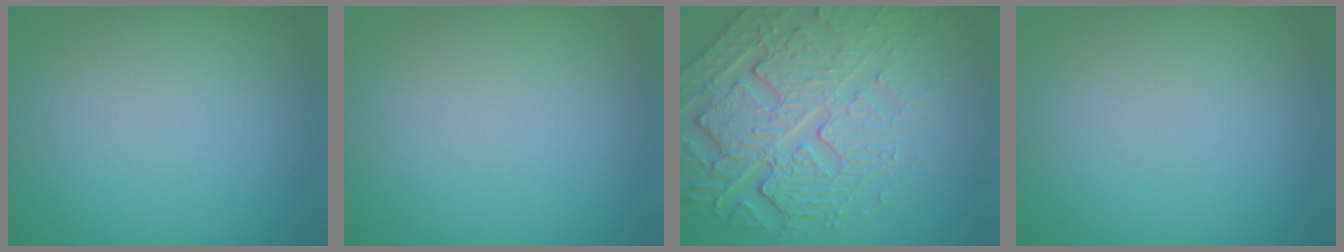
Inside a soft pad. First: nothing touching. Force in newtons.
{"total": 0.0}
{"total": 6.8, "press": 5.5, "slide": 4.0}
{"total": 0.0}